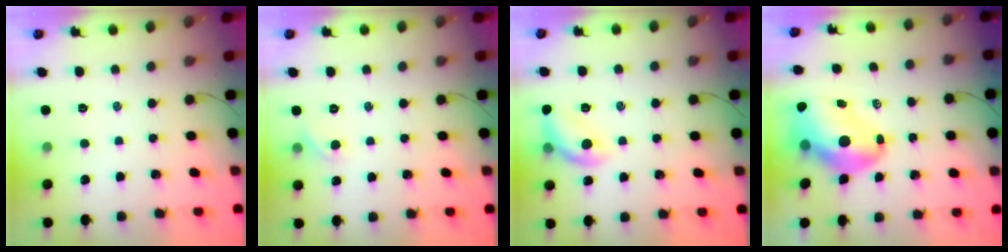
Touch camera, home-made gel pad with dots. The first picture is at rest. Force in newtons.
{"total": 4.7, "press": 4.5, "slide": 1.5}
{"total": 11.6, "press": 11.5, "slide": 1.4}
{"total": 12.1, "press": 11.7, "slide": 3.2}